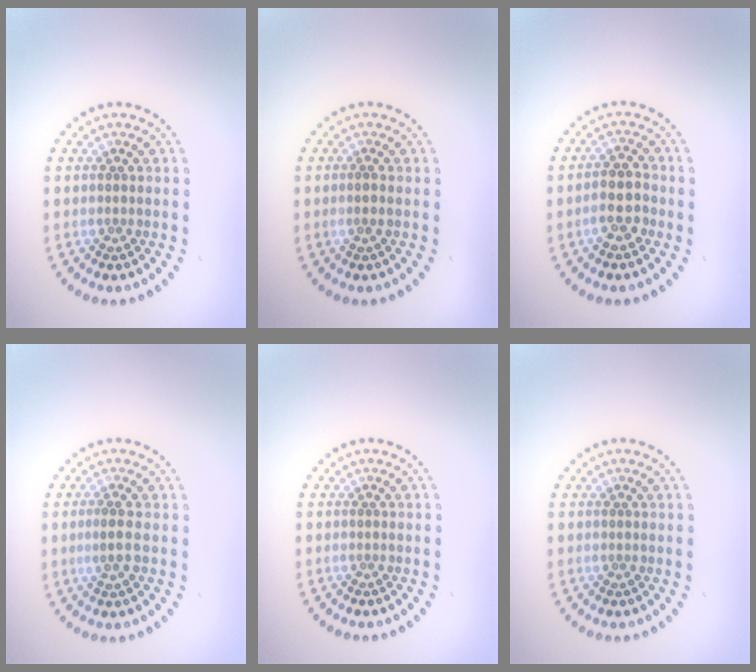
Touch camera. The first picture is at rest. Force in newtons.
{"total": 0.5, "press": 0.4, "slide": 0.4}
{"total": 2.8, "press": 2.7, "slide": 0.9}
{"total": 1.9, "press": 1.8, "slide": 0.7}
{"total": 0.0}
{"total": 0.0}